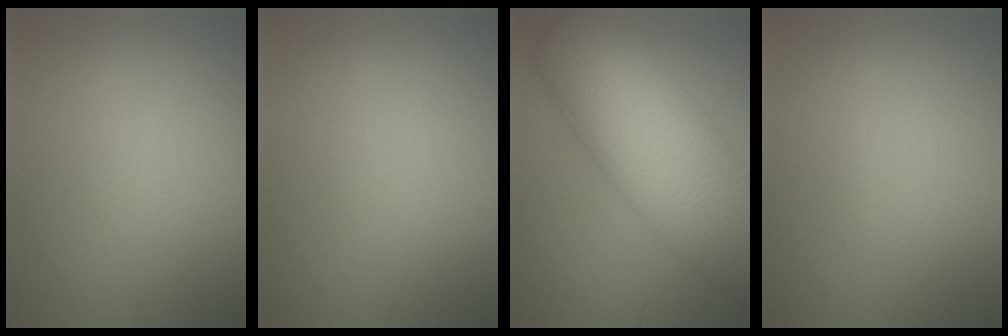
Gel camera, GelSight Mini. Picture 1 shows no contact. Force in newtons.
{"total": 0.0}
{"total": 15.7, "press": 15.7, "slide": 0.8}
{"total": 0.0}